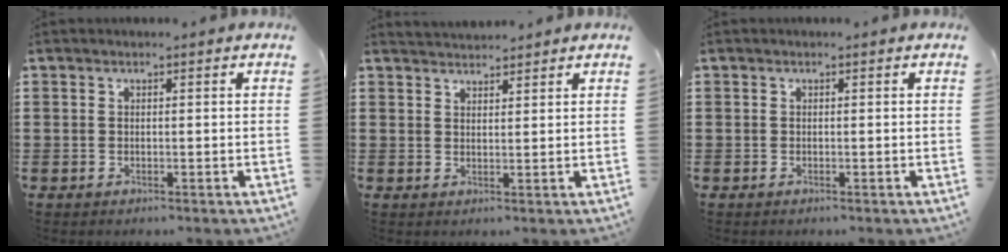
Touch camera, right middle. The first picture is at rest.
{"total": 2.2, "force": [2.1, 0.2, -0.3], "torque": [-0.001, 0.000, 0.042]}
{"total": 0.0}